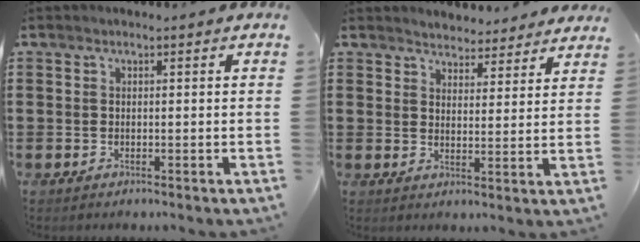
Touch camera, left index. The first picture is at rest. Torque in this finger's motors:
{"motor_torque": [1.07, -1.06, 0.33, 0.02]}